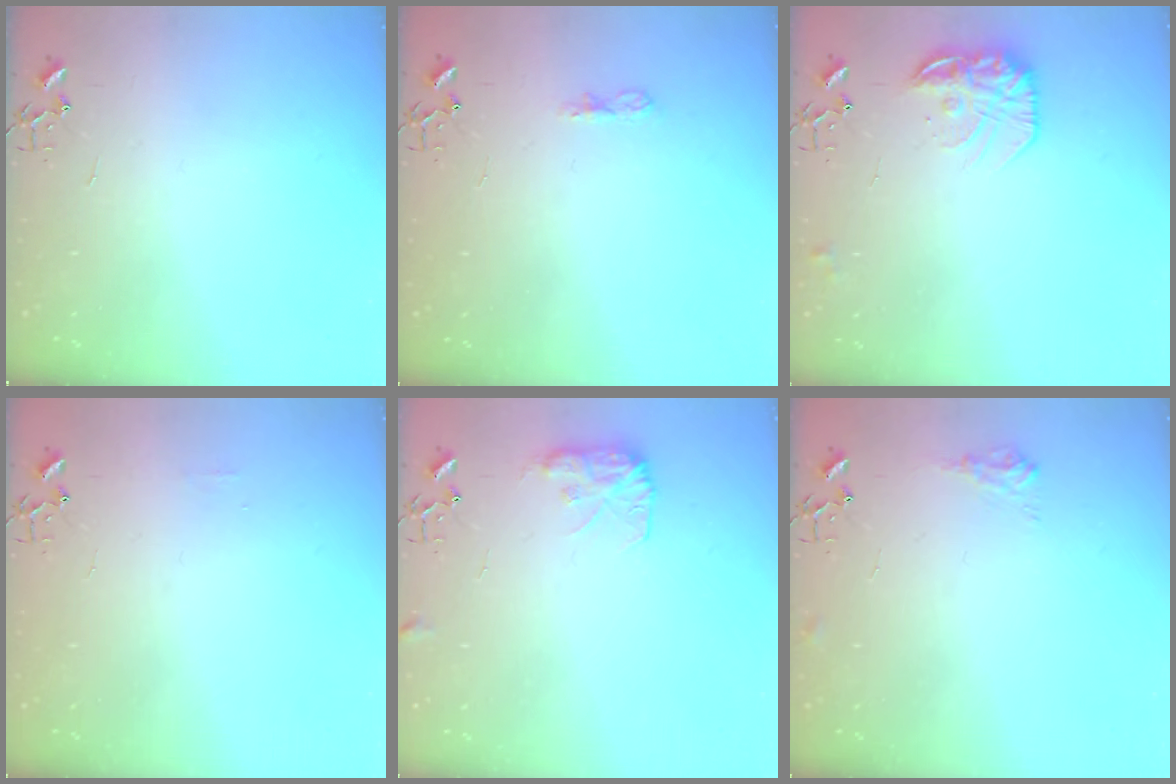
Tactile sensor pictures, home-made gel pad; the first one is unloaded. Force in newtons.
{"total": 6.2, "press": 6.2, "slide": 0.8}
{"total": 15.5, "press": 15.5, "slide": 1.0}
{"total": 3.9, "press": 3.8, "slide": 0.6}
{"total": 9.2, "press": 9.2, "slide": 0.3}
{"total": 7.3, "press": 7.3, "slide": 1.0}